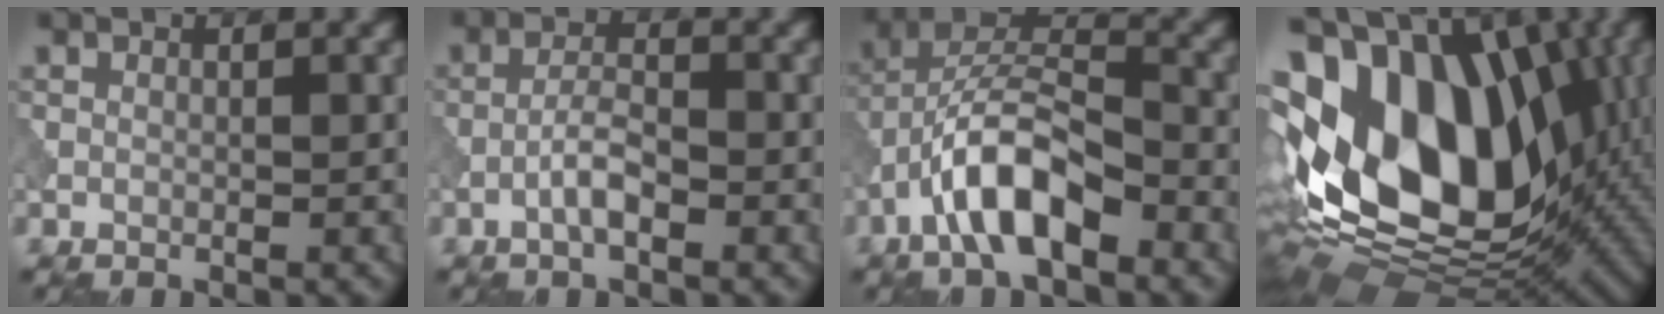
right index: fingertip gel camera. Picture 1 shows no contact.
{"total": 2.6, "force": [-1.3, 0.7, 2.2], "torque": [-0.044, 0.008, -0.031]}
{"total": 8.0, "force": [-3.8, 3.2, 6.2], "torque": [-0.107, 0.017, -0.076]}
{"total": 19.0, "force": [1.1, 12.6, 14.2], "torque": [-0.260, 0.010, 0.025]}